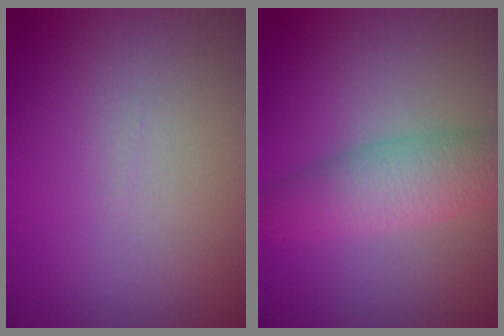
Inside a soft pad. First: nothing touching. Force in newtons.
{"total": 4.5, "press": 4.5, "slide": 0.0}